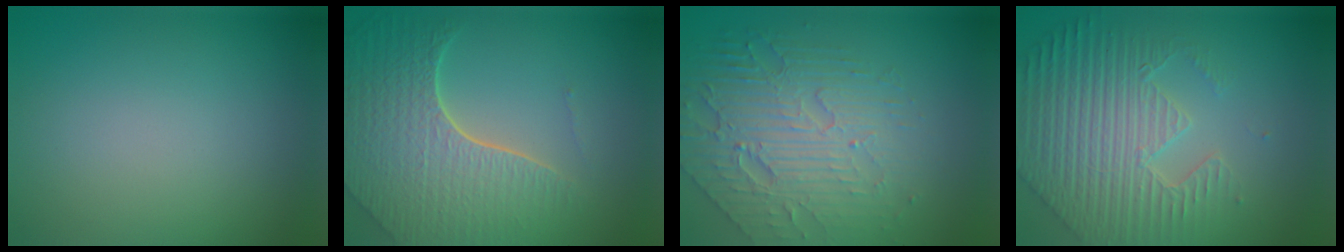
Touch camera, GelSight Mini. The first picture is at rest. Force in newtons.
{"total": 8.2, "press": 5.8, "slide": 5.8}
{"total": 6.8, "press": 4.9, "slide": 4.7}
{"total": 6.7, "press": 5.3, "slide": 4.2}